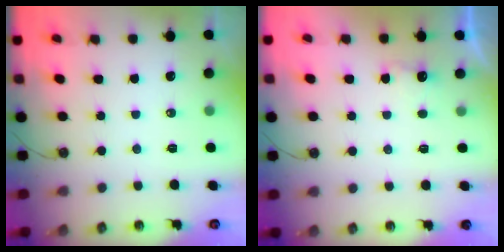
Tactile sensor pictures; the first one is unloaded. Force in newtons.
{"total": 2.6, "press": 2.5, "slide": 0.8}